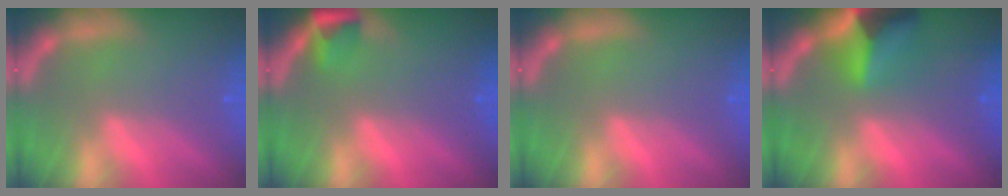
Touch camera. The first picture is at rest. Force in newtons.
{"total": 2.4}
{"total": 0.0}
{"total": 6.9}